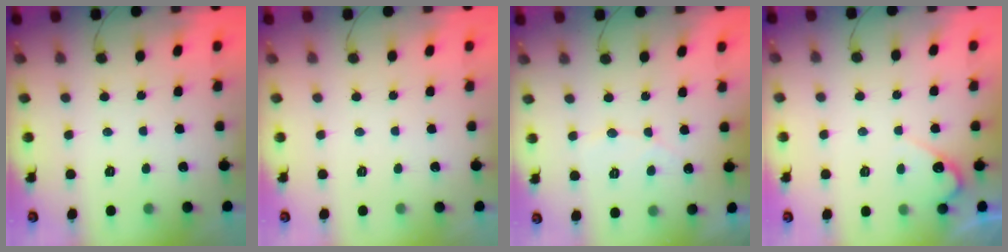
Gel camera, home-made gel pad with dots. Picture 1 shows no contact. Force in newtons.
{"total": 0.0}
{"total": 3.8, "press": 3.8, "slide": 0.3}
{"total": 3.9, "press": 3.9, "slide": 0.3}